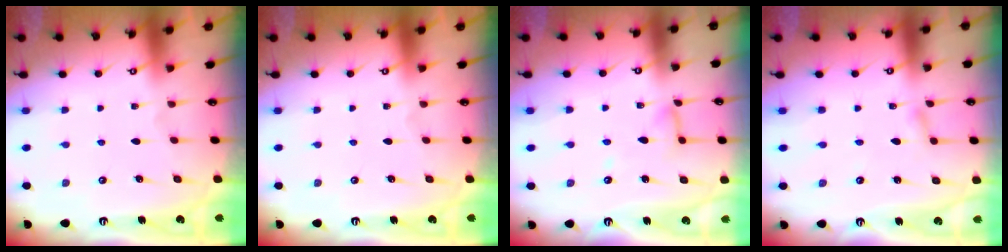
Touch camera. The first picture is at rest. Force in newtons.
{"total": 0.0}
{"total": 6.4, "press": 6.3, "slide": 0.5}
{"total": 1.8, "press": 1.8, "slide": 0.2}